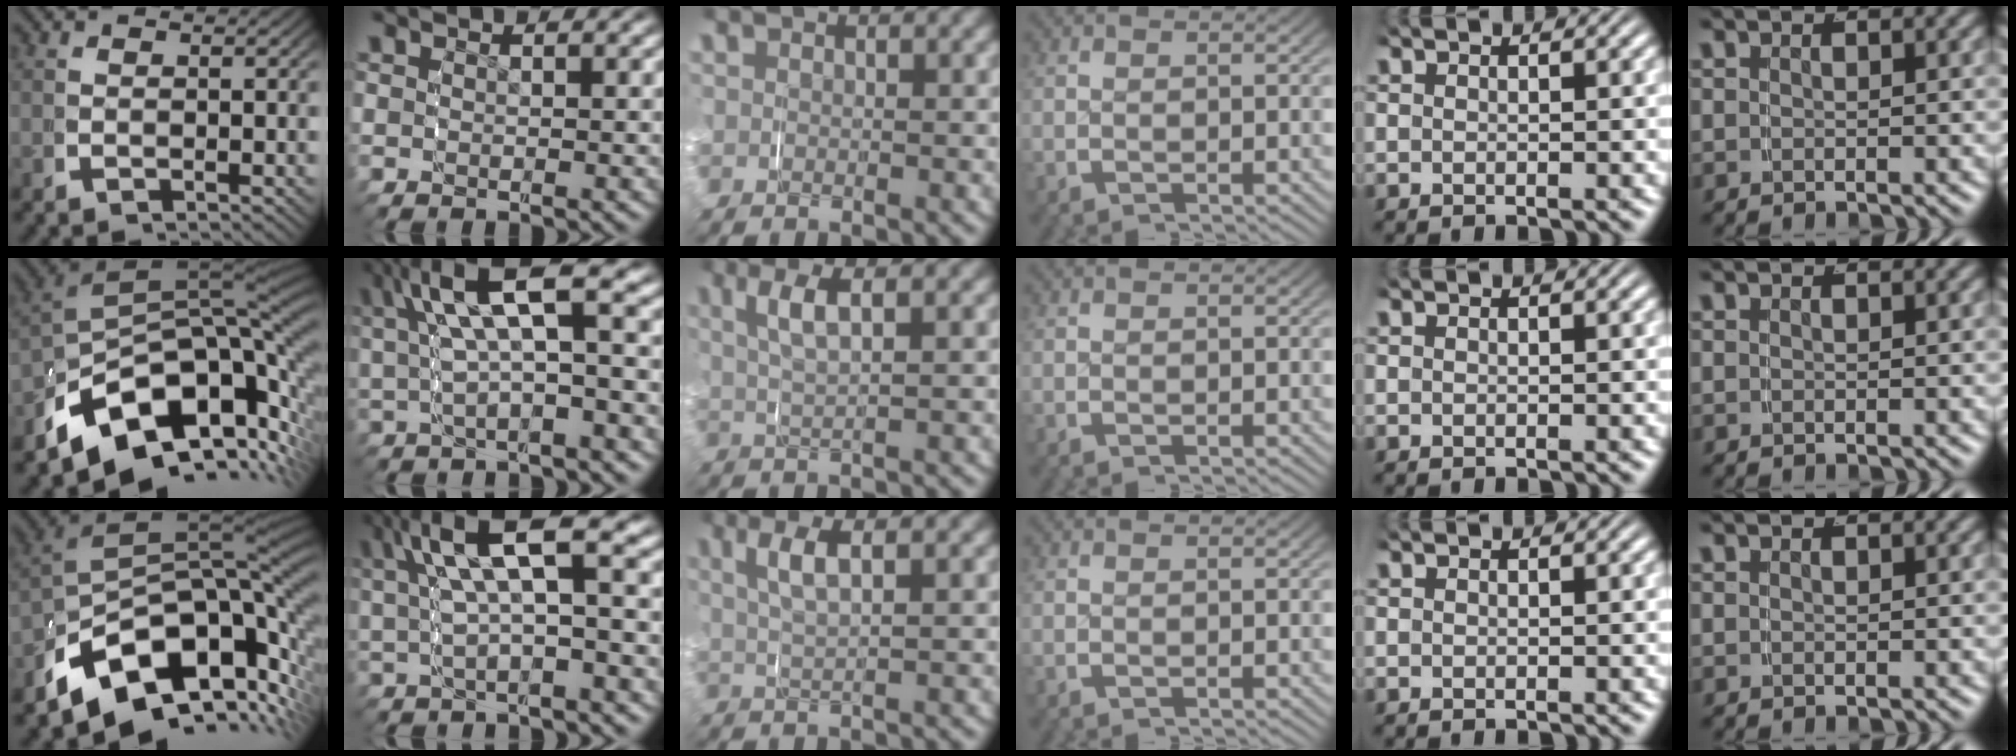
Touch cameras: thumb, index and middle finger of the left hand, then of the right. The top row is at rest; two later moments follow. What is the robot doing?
{"motion": "grasp_and_lifting", "object": "map"}